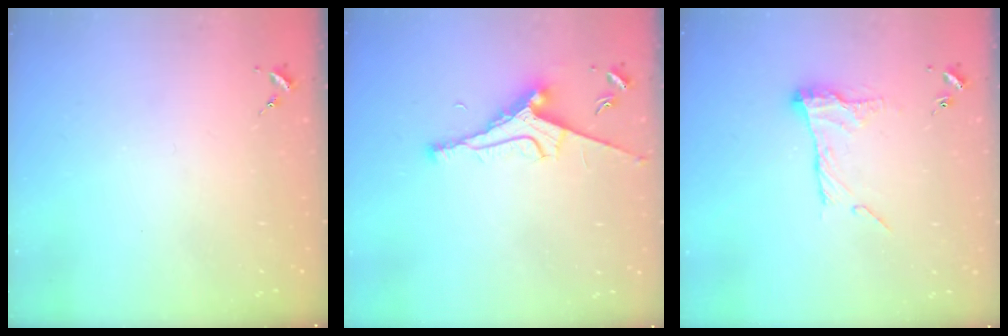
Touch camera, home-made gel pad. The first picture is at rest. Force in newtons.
{"total": 9.3, "press": 9.2, "slide": 1.3}
{"total": 12.3, "press": 12.3, "slide": 0.8}